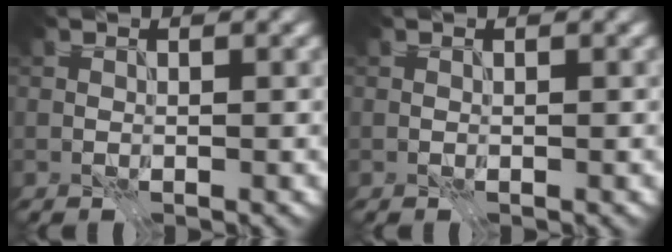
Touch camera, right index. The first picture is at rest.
{"total": 0.0}